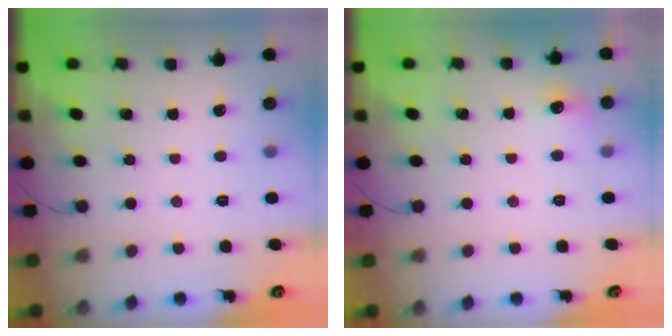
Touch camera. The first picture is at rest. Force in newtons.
{"total": 6.2, "press": 6.0, "slide": 1.6}